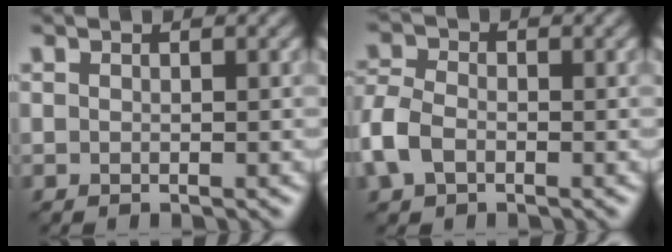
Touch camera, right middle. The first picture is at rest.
{"total": 4.1, "force": [-1.6, 2.7, 2.6], "torque": [-0.068, 0.003, -0.048]}